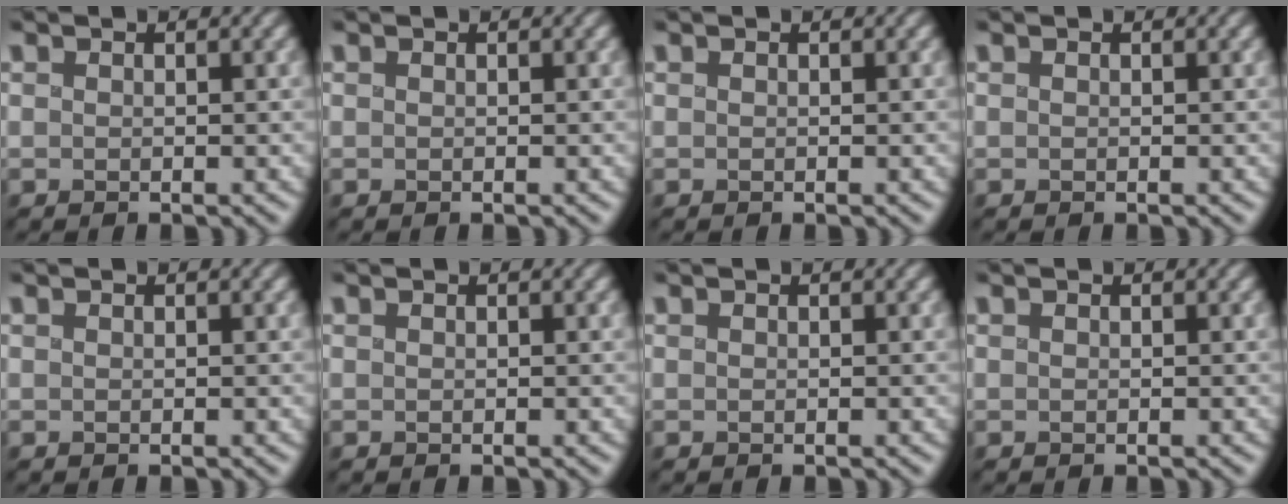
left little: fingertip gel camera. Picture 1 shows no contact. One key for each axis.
{"total": 0.0}
{"total": 0.0}
{"total": 0.0}
{"total": 0.0}
{"total": 0.0}
{"total": 0.0}
{"total": 0.0}